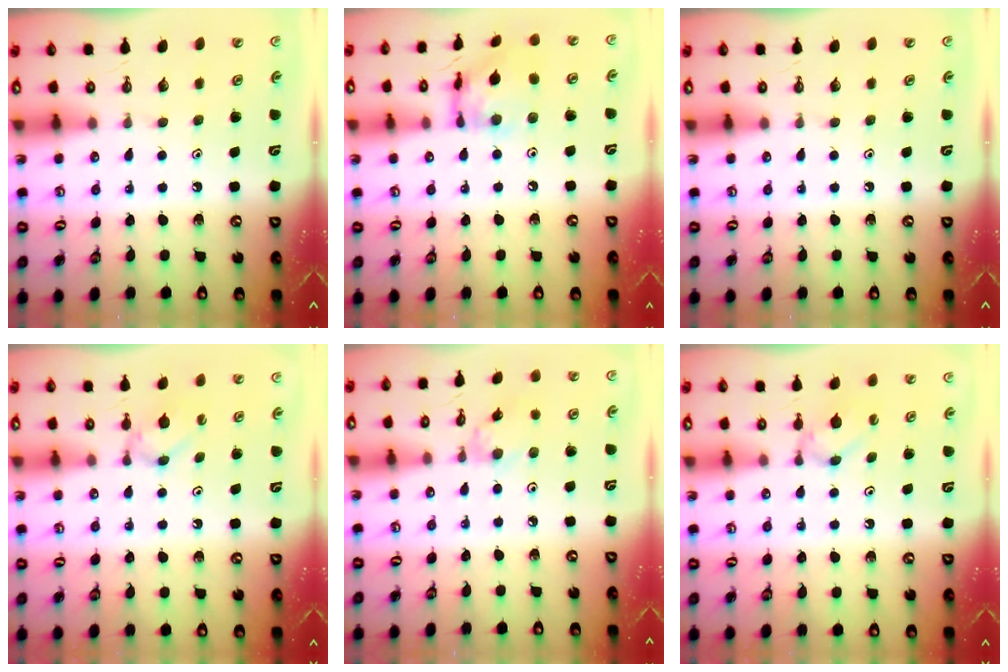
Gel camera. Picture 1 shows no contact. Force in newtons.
{"total": 12.2, "press": 12.2, "slide": 1.1}
{"total": 0.0}
{"total": 3.0, "press": 2.9, "slide": 0.7}
{"total": 2.2, "press": 2.2, "slide": 0.4}
{"total": 3.0, "press": 2.9, "slide": 0.7}